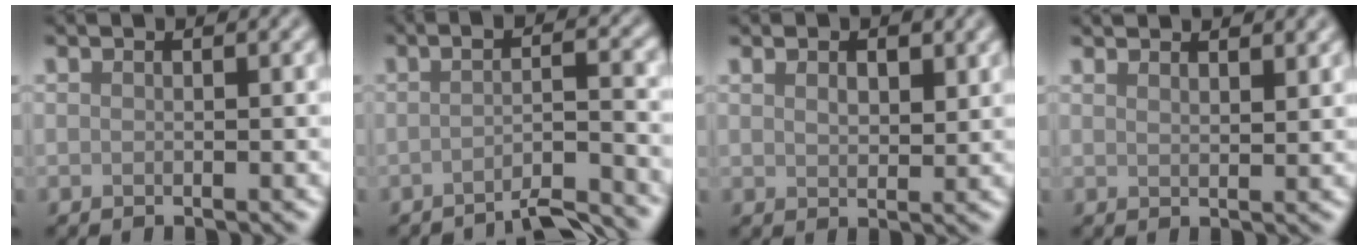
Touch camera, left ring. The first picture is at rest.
{"total": 5.1, "force": [-3.5, 0.7, 3.6], "torque": [-0.045, 0.006, -0.064]}
{"total": 2.6, "force": [1.3, 1.5, 1.7], "torque": [-0.030, -0.004, 0.027]}
{"total": 2.9, "force": [2.5, 0.7, 1.3], "torque": [-0.010, 0.006, 0.032]}